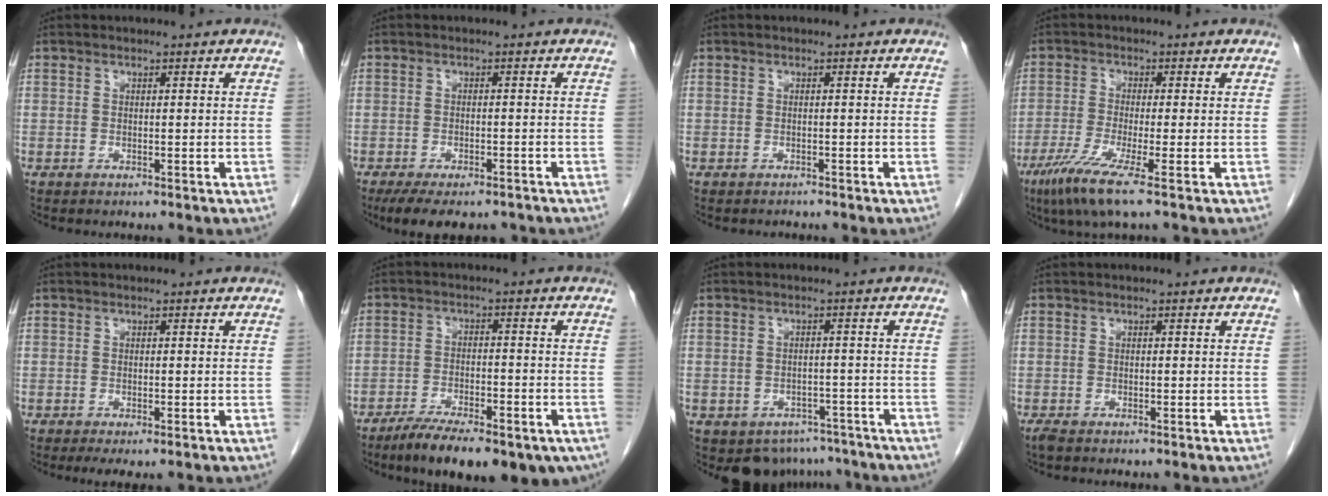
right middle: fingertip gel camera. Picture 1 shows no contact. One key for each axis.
{"total": 9.2, "fx": -7.4, "fy": 3.2, "fz": 4.6, "tx": -0.066, "ty": -0.009, "tz": -0.104}
{"total": 0.5, "fx": -0.5, "fy": 0.0, "fz": -0.1, "tx": -0.009, "ty": -0.006, "tz": -0.008}
{"total": 6.9, "fx": -4.0, "fy": -0.6, "fz": 5.6, "tx": -0.114, "ty": -0.026, "tz": -0.078}
{"total": 2.4, "fx": -1.5, "fy": 0.7, "fz": 1.8, "tx": -0.028, "ty": -0.008, "tz": -0.019}
{"total": 15.6, "fx": -10.9, "fy": 5.3, "fz": 9.8, "tx": -0.124, "ty": -0.003, "tz": -0.160}
{"total": 7.9, "fx": -5.9, "fy": 5.1, "fz": 0.8, "tx": -0.003, "ty": 0.014, "tz": -0.069}
{"total": 1.0, "fx": -0.8, "fy": 0.3, "fz": 0.5, "tx": -0.018, "ty": -0.004, "tz": -0.015}